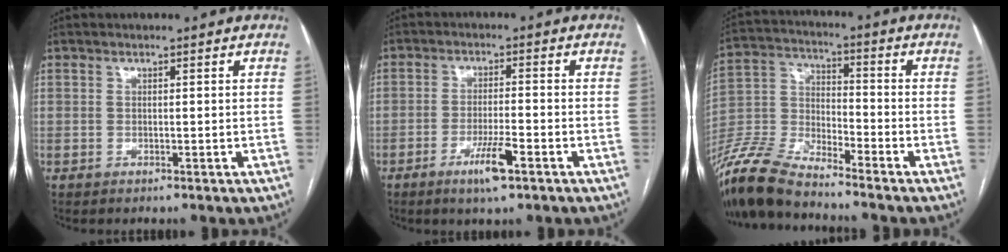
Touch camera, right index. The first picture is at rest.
{"total": 5.8, "force": [-3.2, 0.4, 4.9], "torque": [-0.091, -0.008, -0.056]}
{"total": 11.5, "force": [-10.6, 1.7, 4.2], "torque": [-0.094, 0.000, -0.212]}